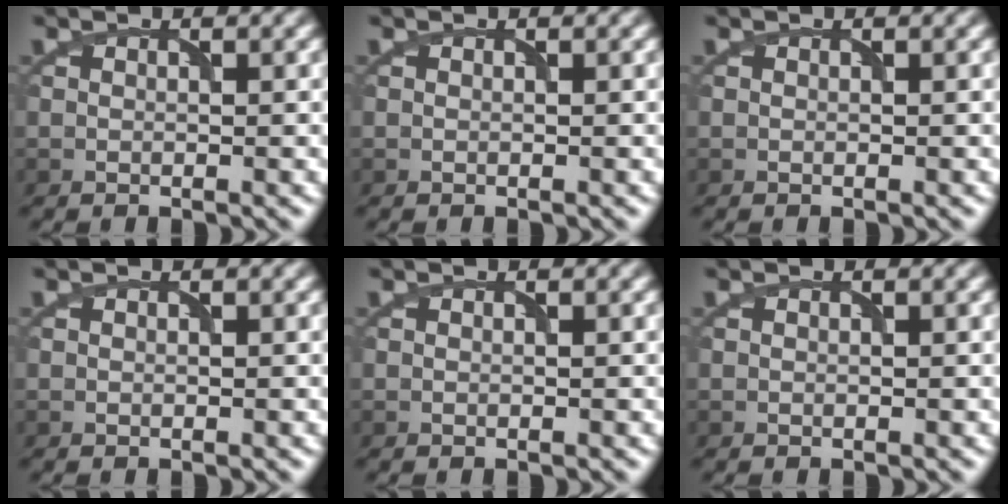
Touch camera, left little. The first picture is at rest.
{"total": 0.0}
{"total": 0.0}
{"total": 0.0}
{"total": 0.0}
{"total": 0.0}